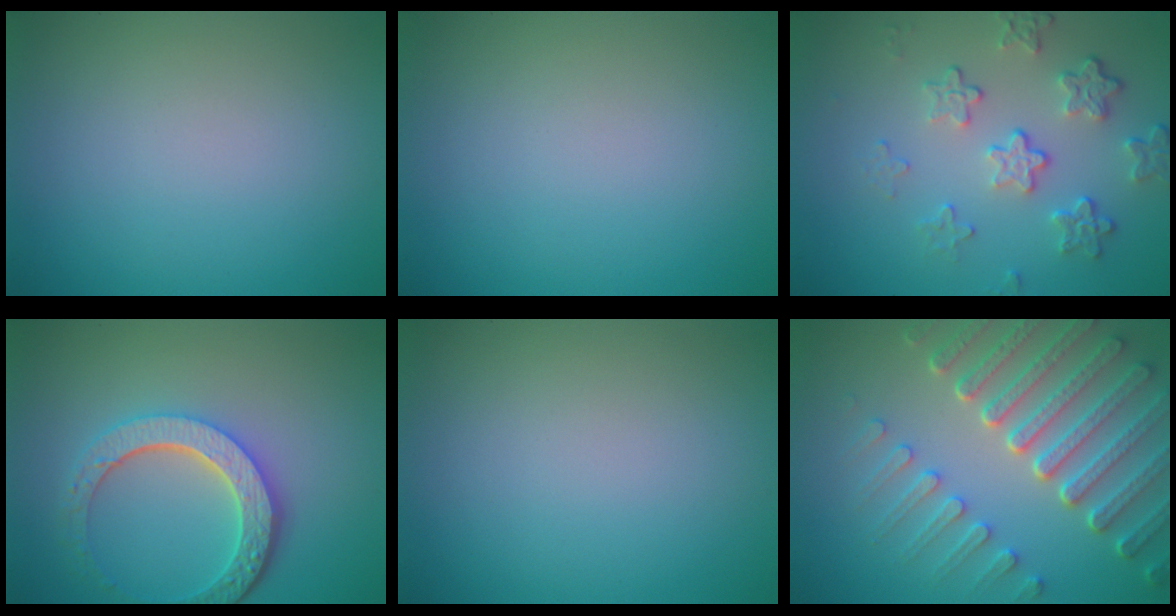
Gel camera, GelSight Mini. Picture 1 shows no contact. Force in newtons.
{"total": 0.0}
{"total": 4.4, "press": 3.2, "slide": 3.0}
{"total": 5.6, "press": 4.3, "slide": 3.6}
{"total": 0.0}
{"total": 7.8, "press": 6.0, "slide": 5.0}